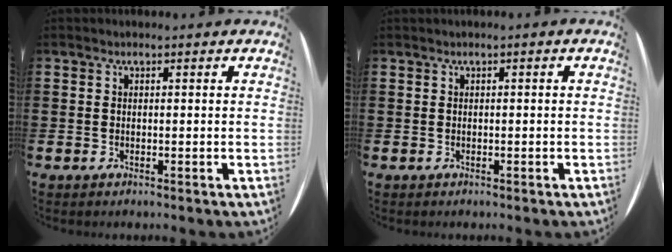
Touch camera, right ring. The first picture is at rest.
{"total": 0.0}